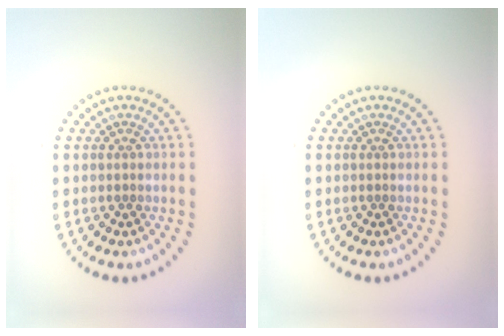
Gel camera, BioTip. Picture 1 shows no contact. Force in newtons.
{"total": 0.0}